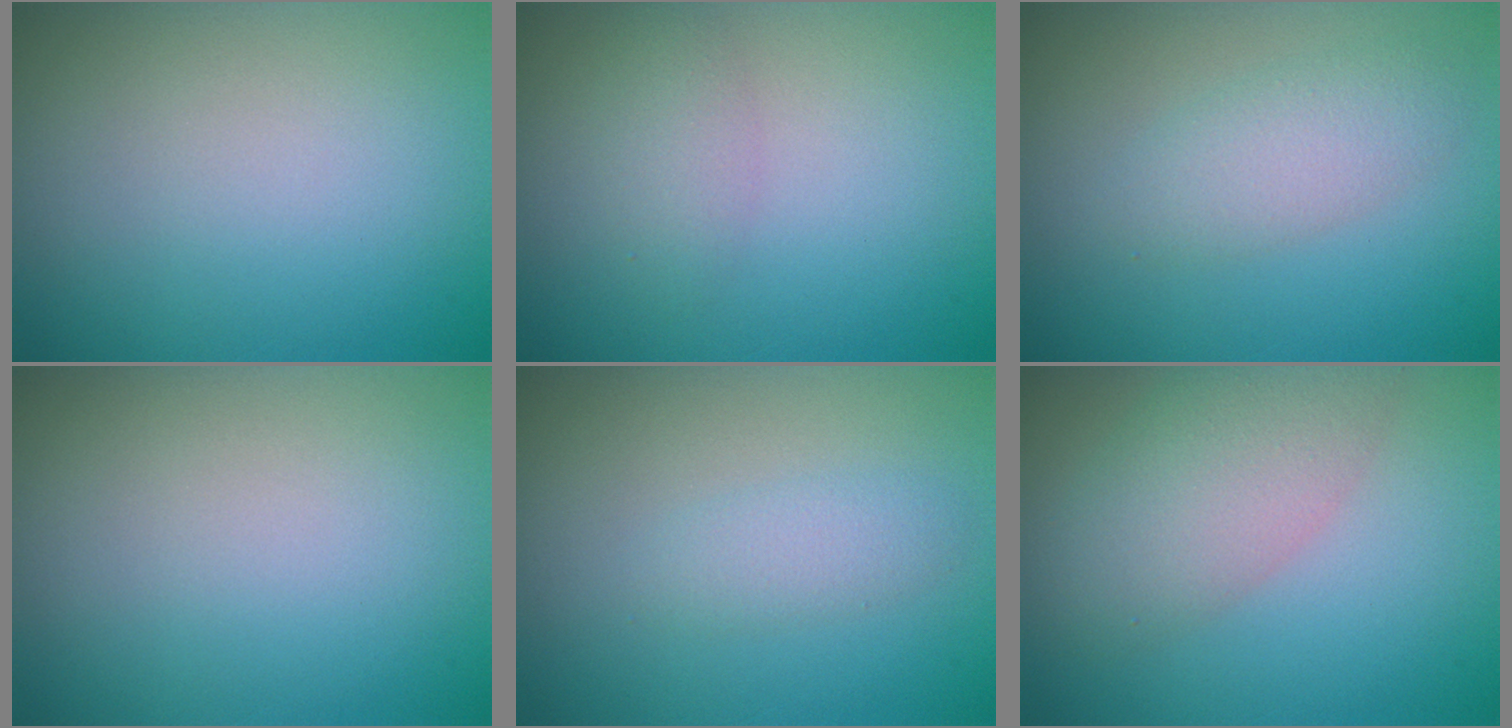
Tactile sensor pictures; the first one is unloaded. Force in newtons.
{"total": 1.6, "press": 1.5, "slide": 0.2}
{"total": 2.7, "press": 2.7, "slide": 0.1}
{"total": 0.0}
{"total": 1.5, "press": 1.5, "slide": 0.1}
{"total": 4.9, "press": 4.8, "slide": 0.3}